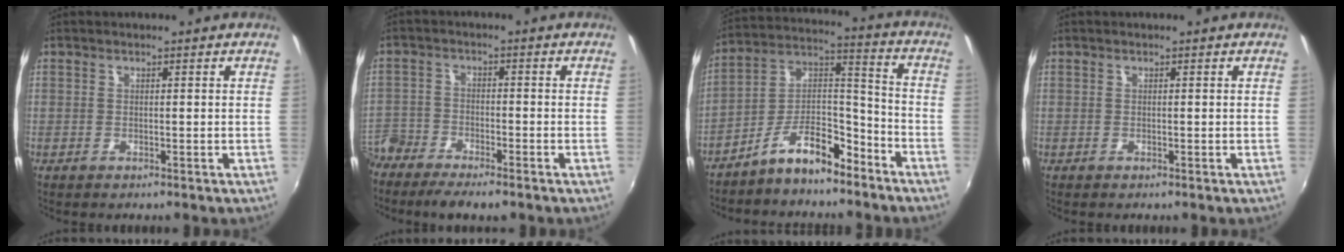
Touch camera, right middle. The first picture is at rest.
{"total": 9.5, "force": [-7.5, 4.1, 4.3], "torque": [-0.120, -0.018, -0.146]}
{"total": 10.8, "force": [-7.9, 4.2, 6.1], "torque": [-0.114, 0.047, -0.134]}
{"total": 0.0}